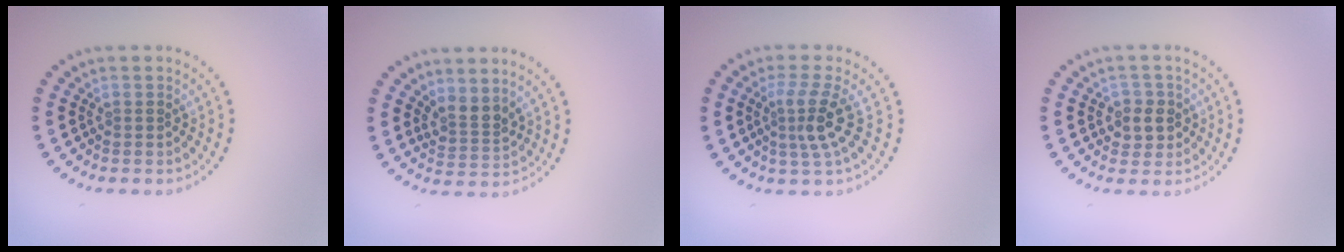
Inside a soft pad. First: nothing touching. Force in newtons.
{"total": 2.4, "press": 1.7, "slide": 1.6}
{"total": 3.1, "press": 2.2, "slide": 2.1}
{"total": 2.4, "press": 2.3, "slide": 0.8}